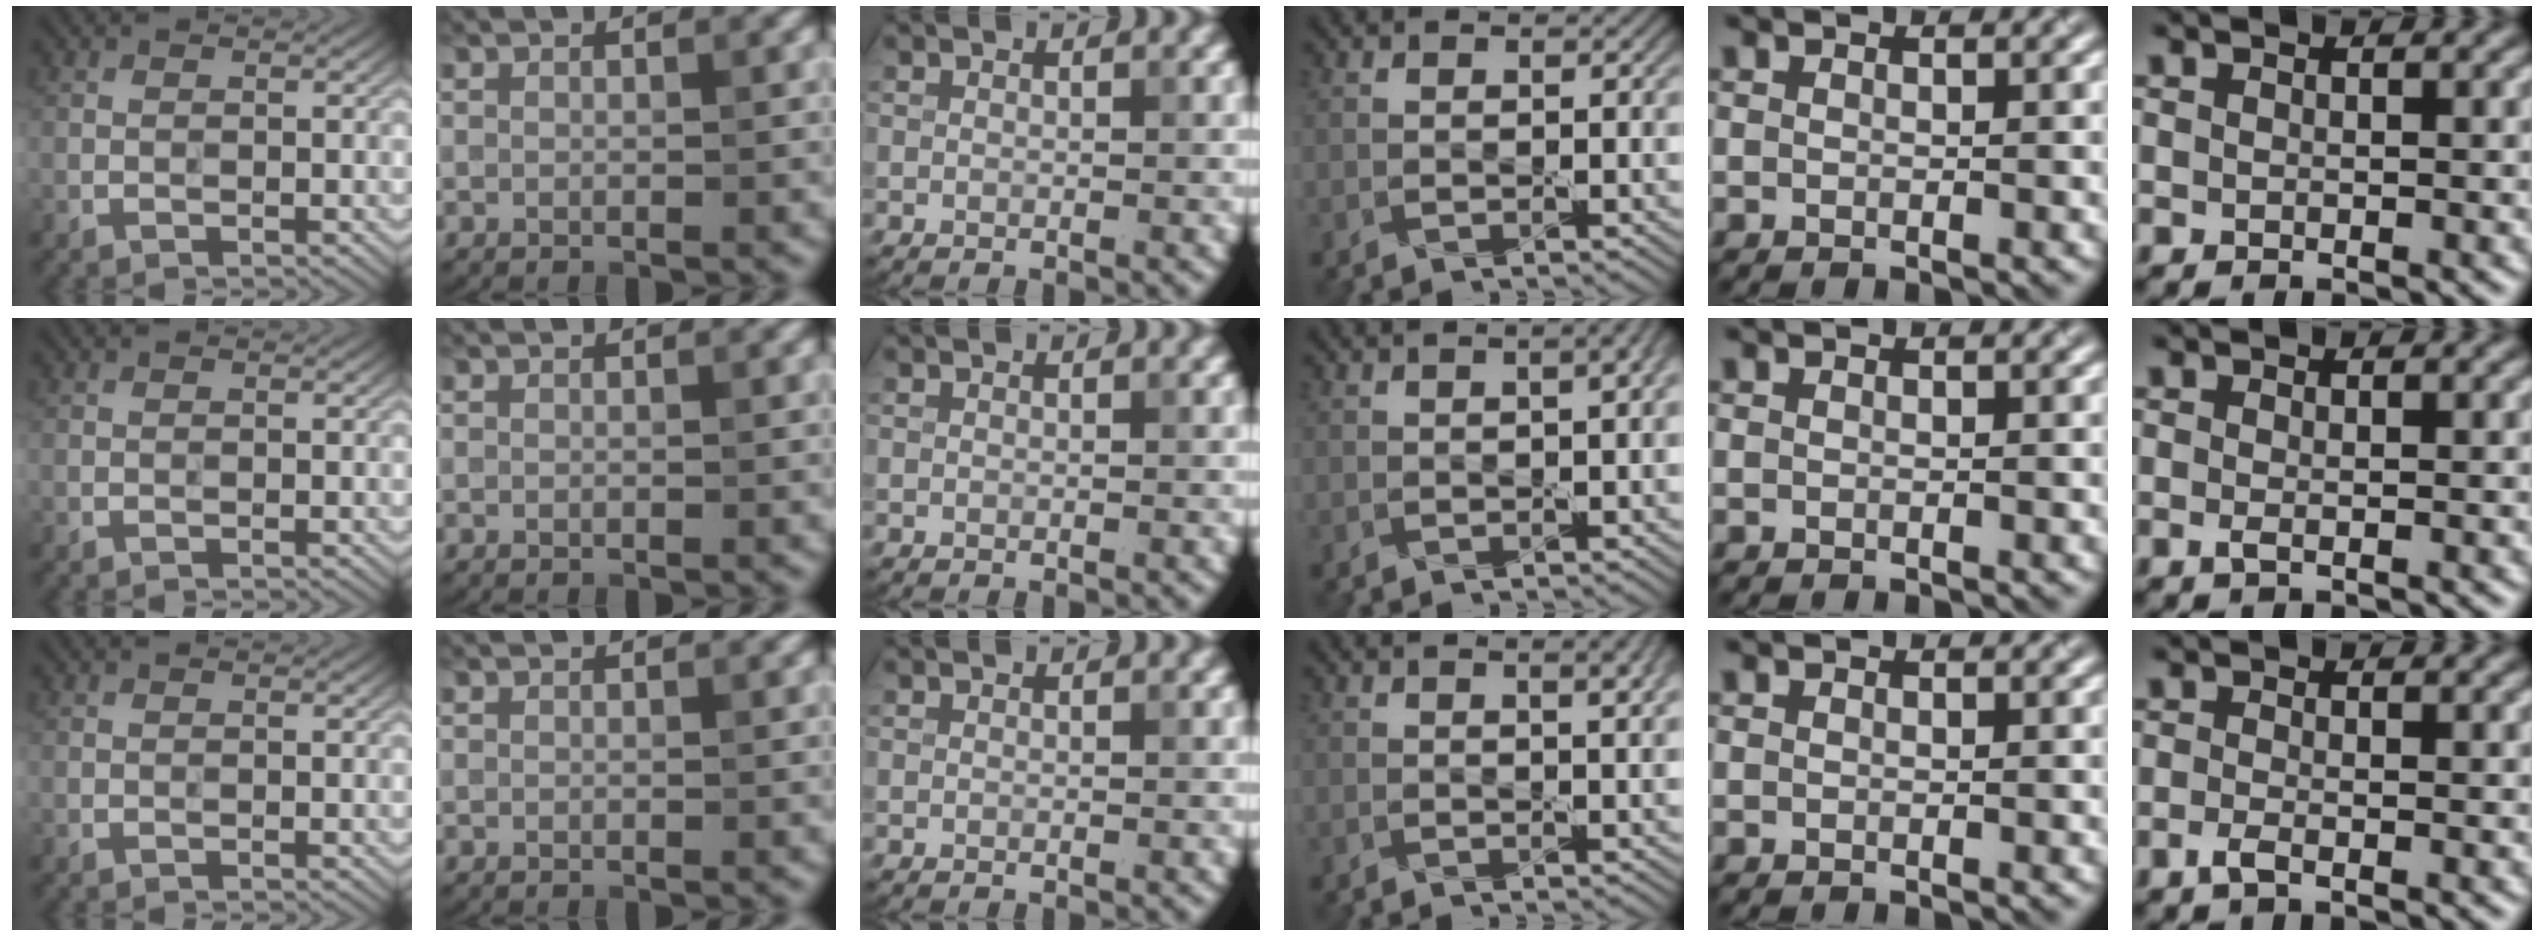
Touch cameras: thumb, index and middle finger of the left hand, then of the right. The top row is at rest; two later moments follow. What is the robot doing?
{"motion": "pour", "object": "sugar"}